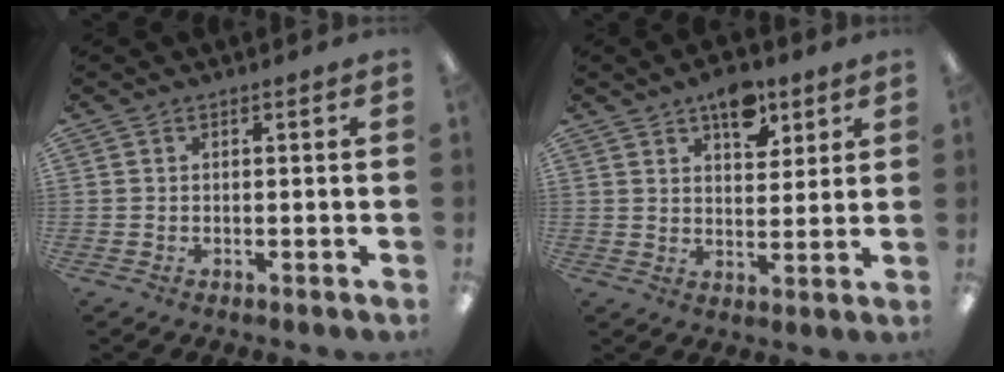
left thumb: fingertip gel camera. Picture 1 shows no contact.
{"total": 9.3, "force": [5.9, 5.1, 5.1], "torque": [-0.050, -0.030, 0.099]}